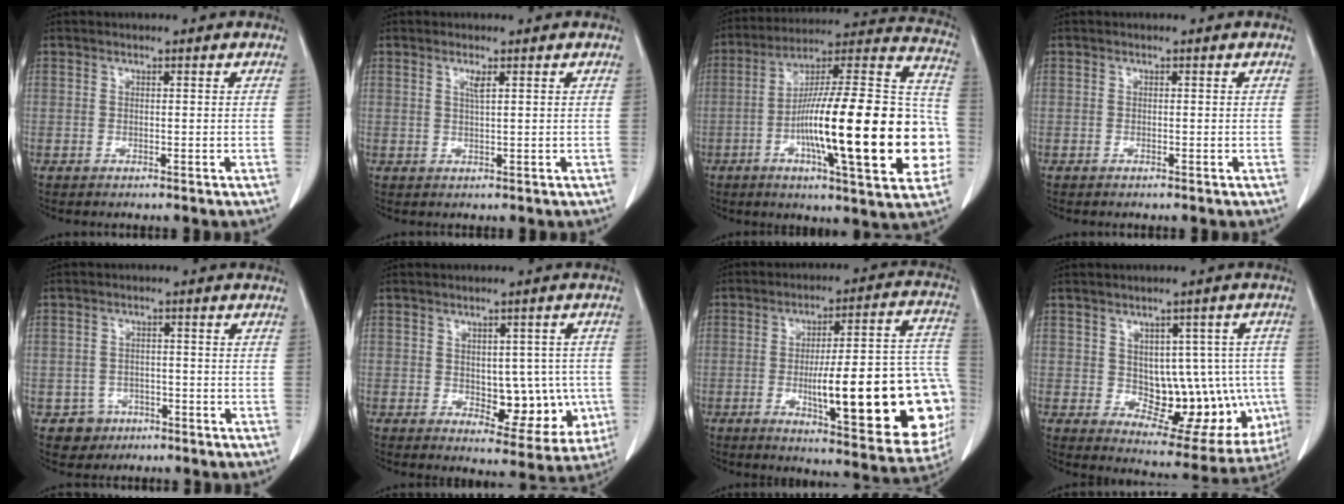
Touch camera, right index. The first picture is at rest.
{"total": 1.5, "force": [0.7, -0.1, 1.3], "torque": [-0.028, -0.002, 0.013]}
{"total": 28.5, "force": [-5.9, 4.3, 27.5], "torque": [-0.362, 0.010, -0.097]}
{"total": 0.0}
{"total": 4.0, "force": [-2.0, 3.4, -0.1], "torque": [0.007, 0.016, -0.026]}
{"total": 9.5, "force": [-1.1, 5.2, 7.9], "torque": [-0.077, 0.008, 0.001]}
{"total": 25.5, "force": [-5.2, 5.0, 24.5], "torque": [-0.240, 0.020, -0.058]}
{"total": 14.6, "force": [-1.1, 7.8, 12.2], "torque": [-0.134, 0.019, 0.013]}